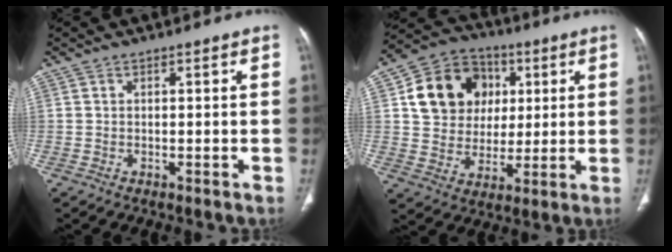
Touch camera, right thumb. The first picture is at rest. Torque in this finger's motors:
{"motor_torque": [-0.59, 0.77, 0.59, 0.21, 0.13]}